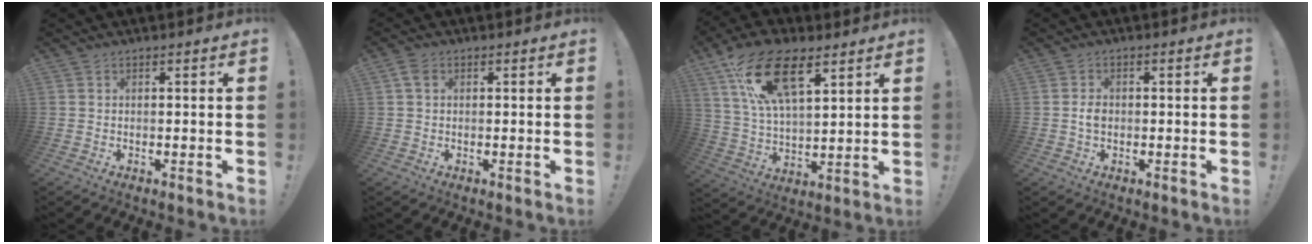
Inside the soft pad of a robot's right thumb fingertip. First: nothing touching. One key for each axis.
{"total": 2.7, "fx": 0.8, "fy": 1.8, "fz": 1.8, "tx": -0.032, "ty": 0.003, "tz": 0.015}
{"total": 18.0, "fx": 9.5, "fy": 8.2, "fz": 12.9, "tx": -0.253, "ty": -0.030, "tz": 0.169}
{"total": 2.7, "fx": -0.5, "fy": 1.8, "fz": 2.0, "tx": -0.028, "ty": 0.004, "tz": -0.009}